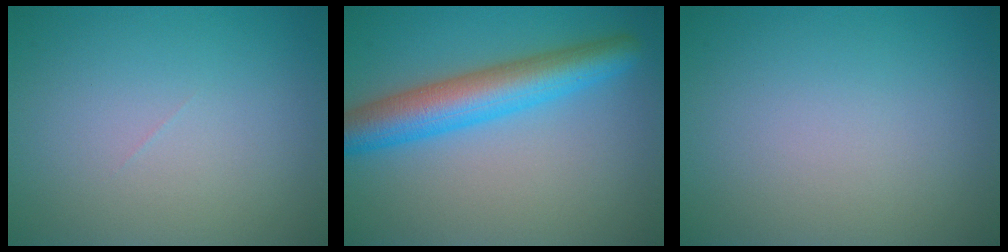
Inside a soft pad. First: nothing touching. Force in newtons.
{"total": 6.5, "press": 6.5, "slide": 0.3}
{"total": 0.0}